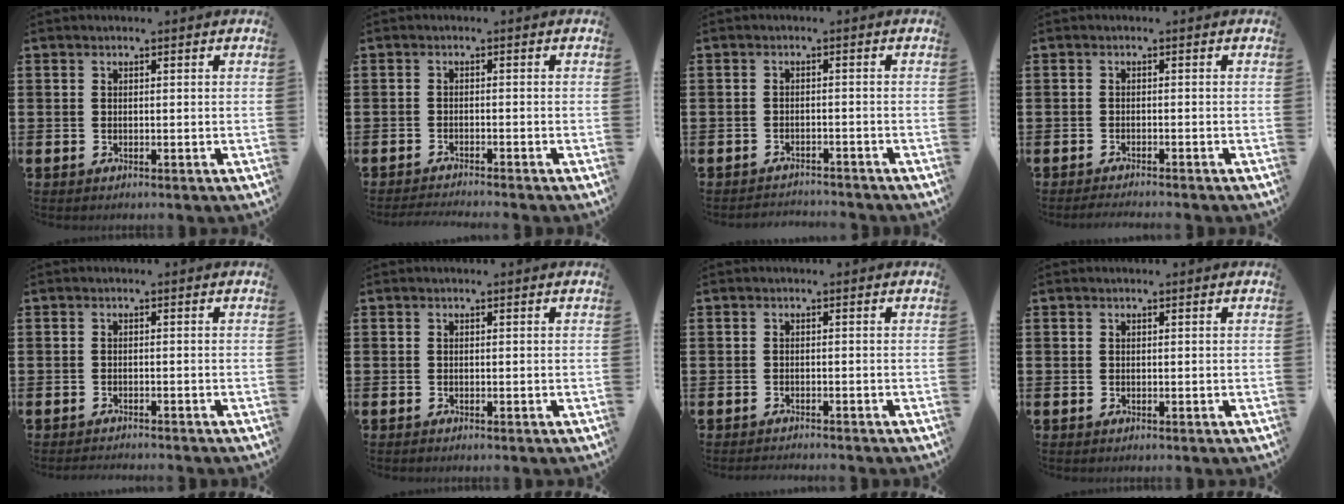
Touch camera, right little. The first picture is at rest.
{"total": 1.3, "force": [-1.3, -0.2, 0.1], "torque": [-0.002, 0.002, -0.026]}
{"total": 1.6, "force": [-1.6, -0.1, -0.2], "torque": [-0.001, 0.004, -0.036]}
{"total": 1.0, "force": [-1.0, -0.2, 0.2], "torque": [-0.003, -0.002, -0.020]}
{"total": 1.0, "force": [-0.9, -0.1, 0.0], "torque": [-0.001, 0.001, -0.020]}
{"total": 0.0}
{"total": 0.8, "force": [-0.8, -0.1, 0.0], "torque": [-0.001, 0.000, -0.018]}
{"total": 0.0}